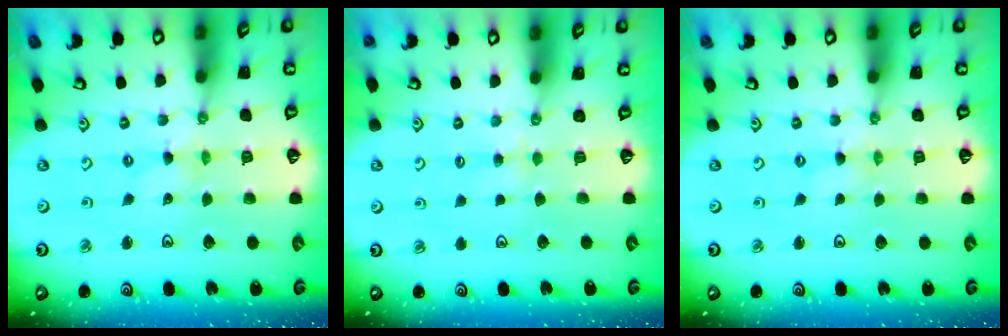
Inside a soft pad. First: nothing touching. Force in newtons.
{"total": 2.1, "press": 2.1, "slide": 0.4}
{"total": 0.0}